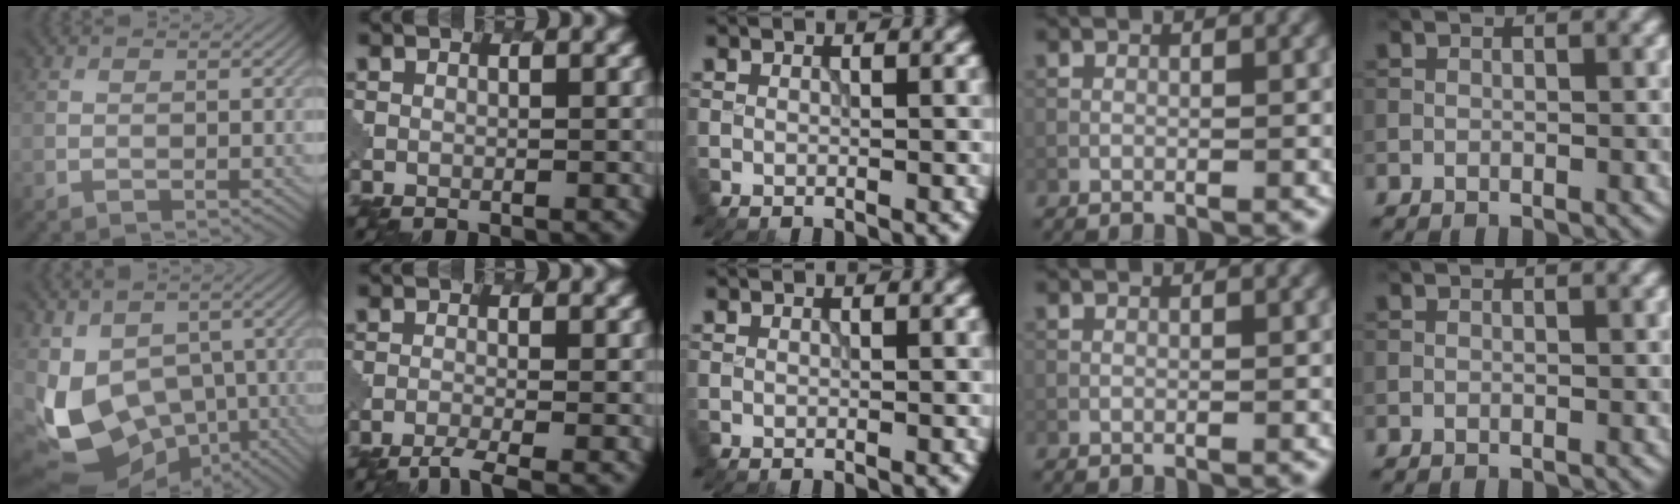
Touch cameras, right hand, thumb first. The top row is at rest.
{"thumb": {"total": 13.8, "force": [-2.4, 10.0, 9.1], "torque": [-0.204, -0.030, -0.018]}, "index": {"total": 2.4, "force": [-1.8, 0.4, 1.6], "torque": [-0.026, -0.003, -0.043]}}